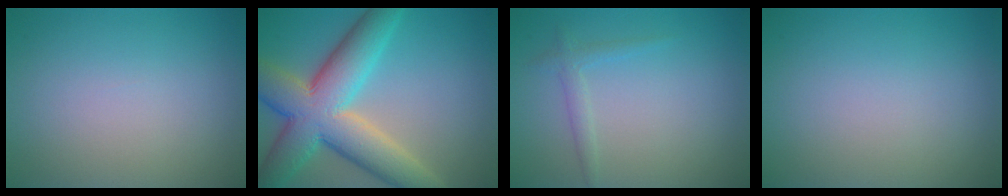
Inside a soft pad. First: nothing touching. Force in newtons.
{"total": 10.8, "press": 10.8, "slide": 0.7}
{"total": 1.3, "press": 1.3, "slide": 0.0}
{"total": 0.0}